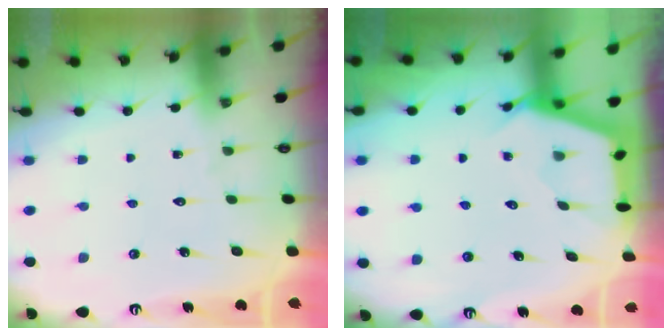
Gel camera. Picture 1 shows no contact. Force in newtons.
{"total": 2.6, "press": 2.6, "slide": 0.4}